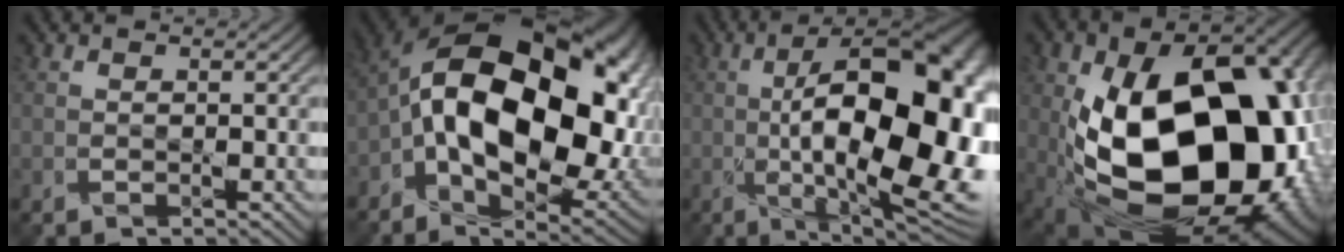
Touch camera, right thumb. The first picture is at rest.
{"total": 21.2, "force": [0.0, 12.7, 17.0], "torque": [-0.302, -0.023, 0.021]}
{"total": 20.1, "force": [-1.0, 8.4, 18.2], "torque": [-0.277, 0.006, -0.020]}
{"total": 22.6, "force": [-2.1, 14.9, 16.9], "torque": [-0.329, -0.076, 0.017]}